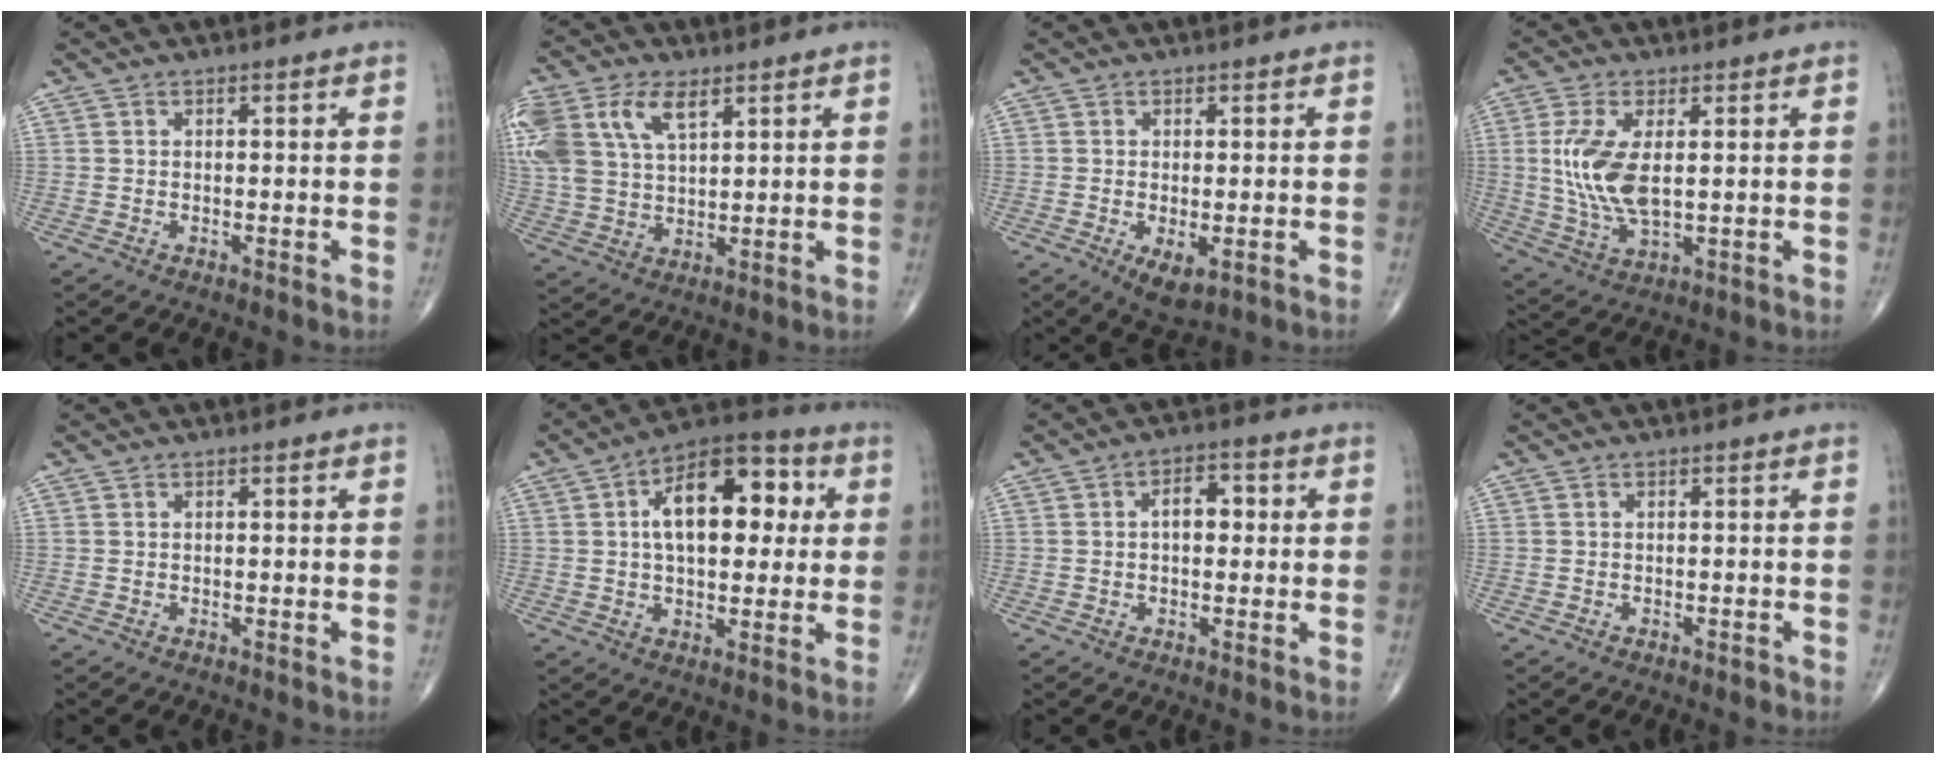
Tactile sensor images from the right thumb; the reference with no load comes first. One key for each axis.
{"total": 17.3, "fx": 7.7, "fy": 10.2, "fz": 11.7, "tx": -0.282, "ty": 0.009, "tz": 0.149}
{"total": 4.7, "fx": -1.4, "fy": 2.1, "fz": 4.0, "tx": -0.068, "ty": -0.012, "tz": -0.015}
{"total": 11.0, "fx": 1.3, "fy": 5.0, "fz": 9.7, "tx": -0.211, "ty": -0.012, "tz": 0.035}
{"total": 0.0}
{"total": 16.5, "fx": 3.4, "fy": 9.0, "fz": 13.5, "tx": -0.175, "ty": 0.020, "tz": 0.046}
{"total": 5.1, "fx": 0.6, "fy": 3.1, "fz": 4.0, "tx": -0.050, "ty": 0.016, "tz": 0.003}
{"total": 0.7, "fx": -0.6, "fy": 0.4, "fz": 0.2, "tx": -0.003, "ty": 0.002, "tz": -0.011}